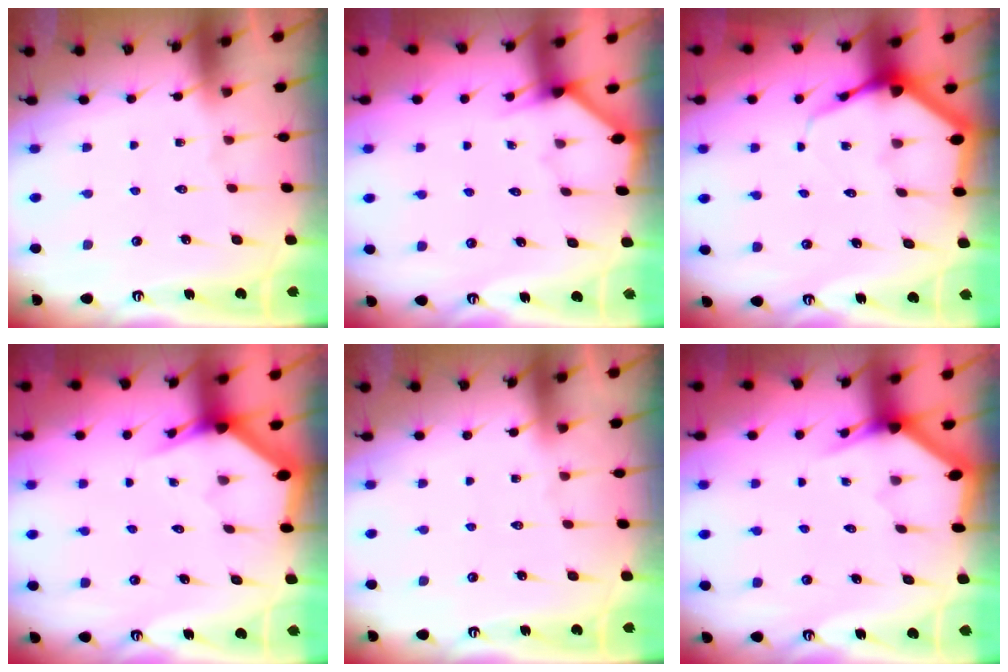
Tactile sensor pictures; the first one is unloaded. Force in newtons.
{"total": 1.9, "press": 1.9, "slide": 0.1}
{"total": 5.8, "press": 5.8, "slide": 0.7}
{"total": 3.0, "press": 3.0, "slide": 0.1}
{"total": 0.0}
{"total": 3.0, "press": 3.0, "slide": 0.1}